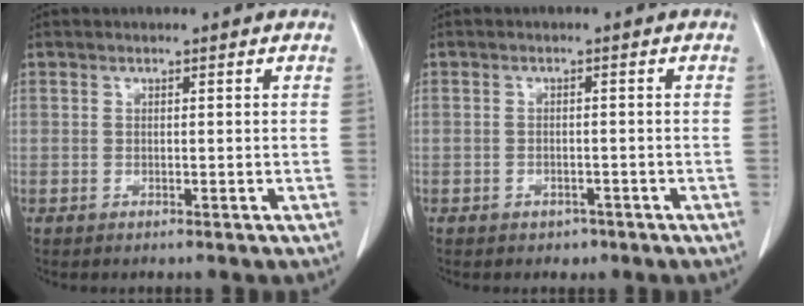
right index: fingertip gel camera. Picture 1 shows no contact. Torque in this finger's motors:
{"motor_torque": [0.75, -0.84, -0.14, -0.01]}